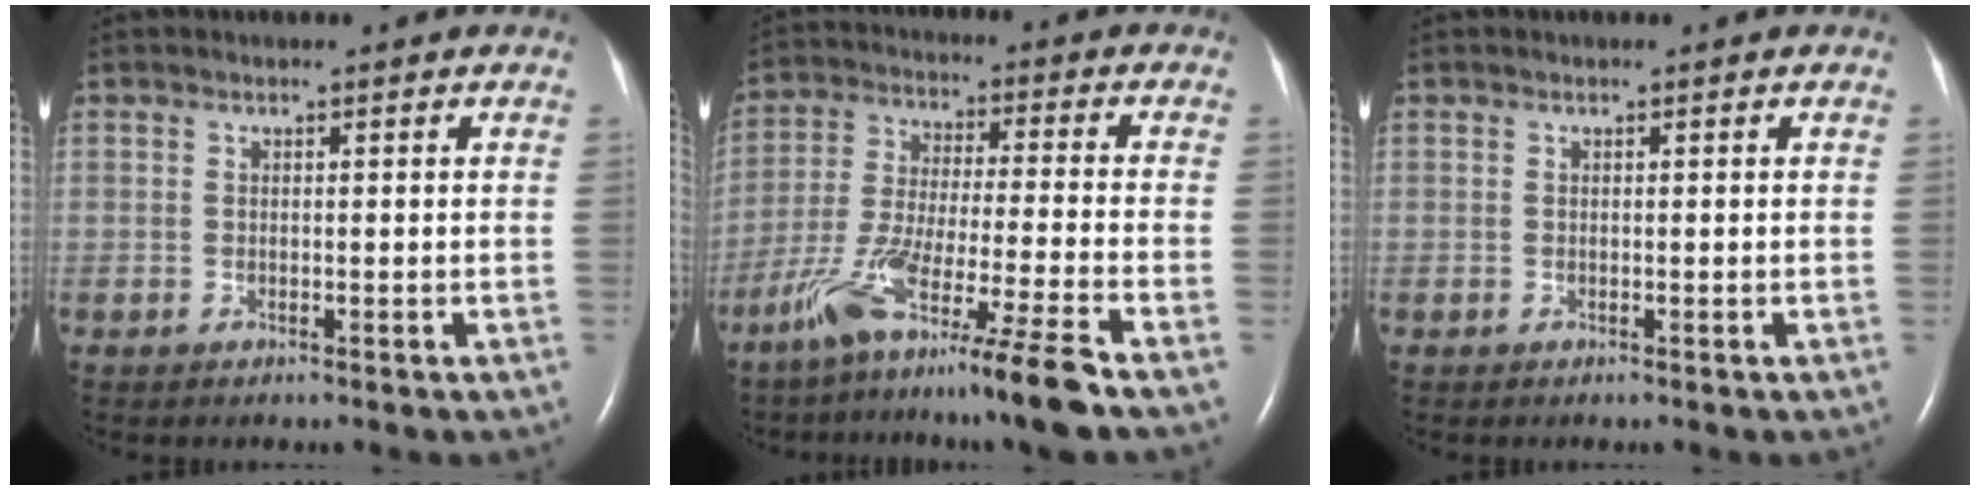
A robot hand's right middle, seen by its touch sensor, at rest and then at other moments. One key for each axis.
{"total": 14.1, "fx": -9.9, "fy": -1.5, "fz": 10.0, "tx": -0.199, "ty": -0.045, "tz": -0.178}
{"total": 0.0}